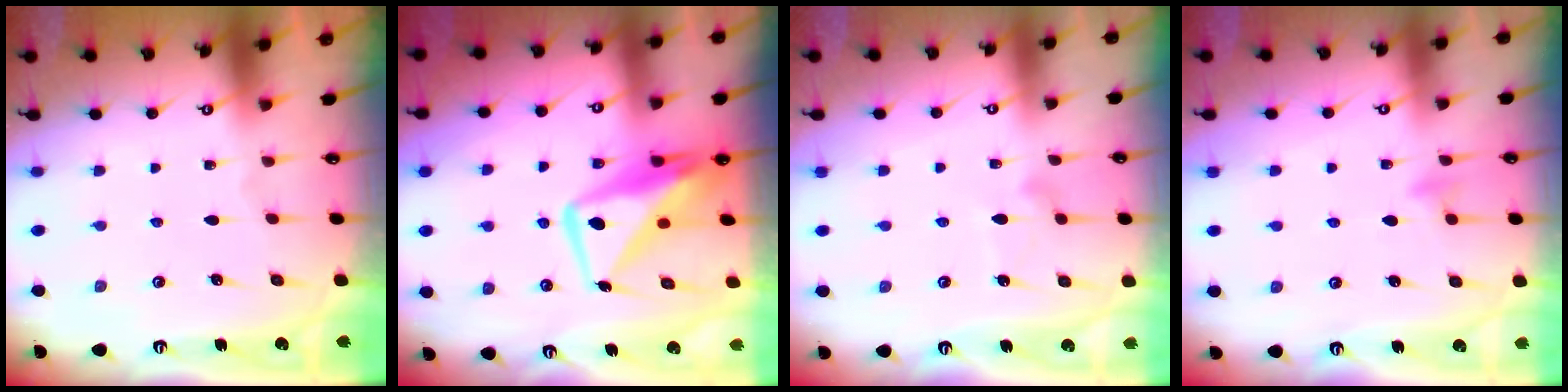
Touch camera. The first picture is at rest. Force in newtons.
{"total": 12.2, "press": 12.2, "slide": 1.1}
{"total": 8.6, "press": 8.6, "slide": 0.5}
{"total": 5.1, "press": 5.0, "slide": 0.7}